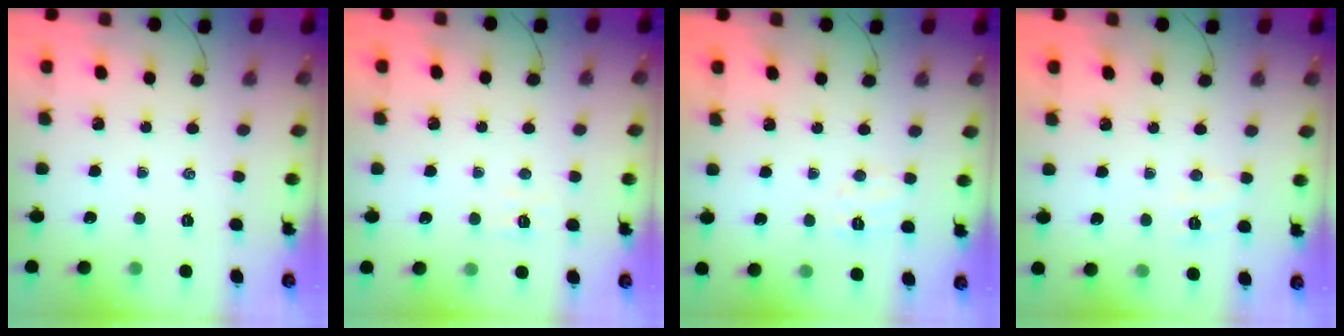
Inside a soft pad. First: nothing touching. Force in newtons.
{"total": 2.8, "press": 2.7, "slide": 0.8}
{"total": 5.0, "press": 4.9, "slide": 1.1}
{"total": 4.6, "press": 4.4, "slide": 1.0}